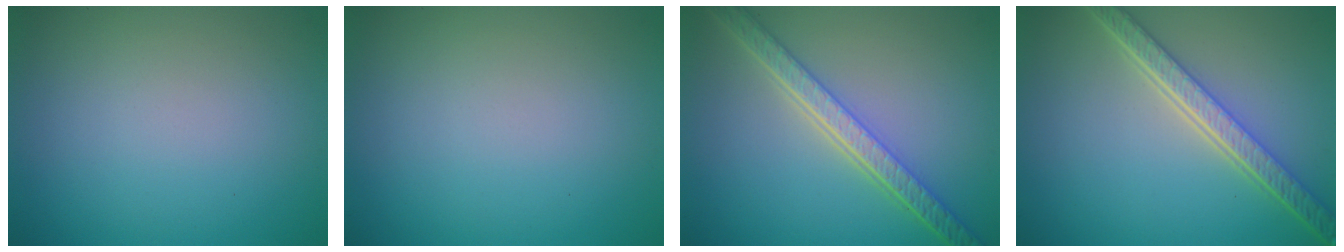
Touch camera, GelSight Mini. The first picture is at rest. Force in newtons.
{"total": 0.0}
{"total": 5.6, "press": 4.4, "slide": 3.5}
{"total": 5.4, "press": 4.1, "slide": 3.5}